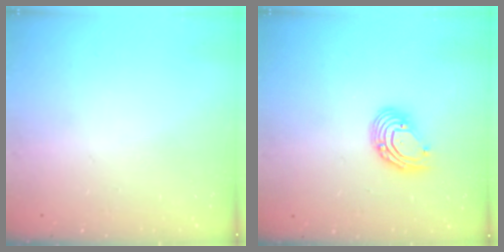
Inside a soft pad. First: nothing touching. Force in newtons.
{"total": 8.3, "press": 8.2, "slide": 0.7}